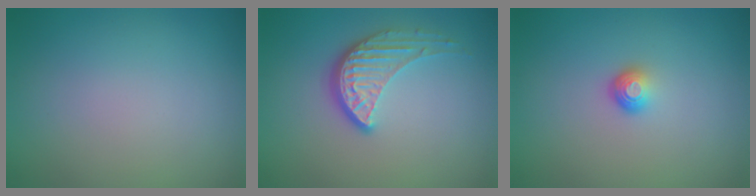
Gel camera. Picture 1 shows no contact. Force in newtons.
{"total": 4.0, "press": 3.0, "slide": 2.7}
{"total": 1.7, "press": 1.2, "slide": 1.2}